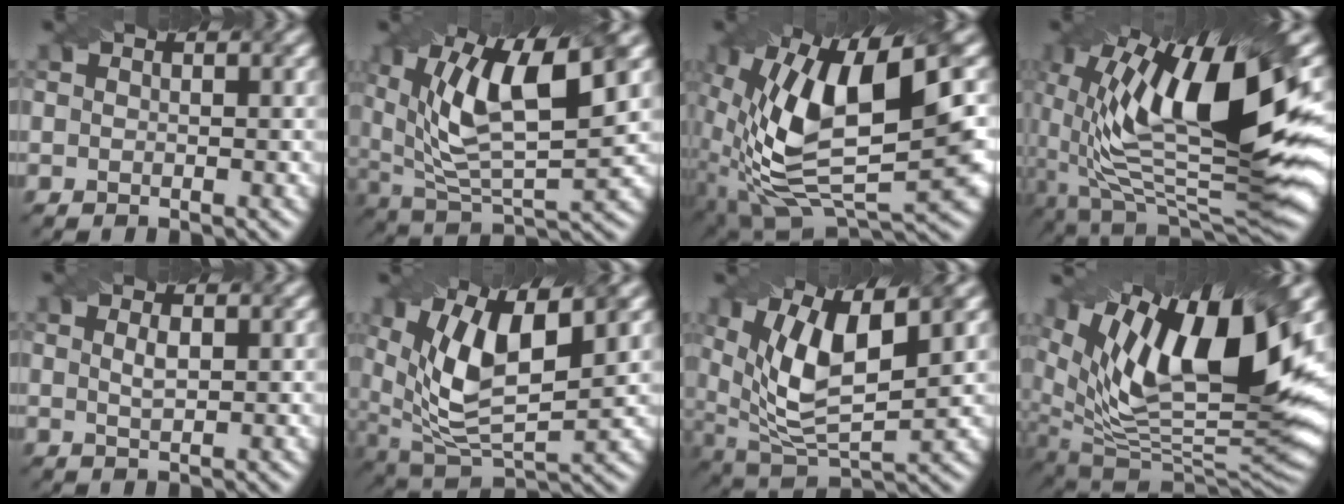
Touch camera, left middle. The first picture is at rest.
{"total": 11.8, "force": [4.3, 4.3, 10.1], "torque": [-0.183, 0.003, 0.074]}
{"total": 13.8, "force": [1.0, 6.1, 12.4], "torque": [-0.245, -0.006, 0.018]}
{"total": 14.7, "force": [2.0, 4.7, 13.8], "torque": [-0.245, -0.004, 0.034]}
{"total": 1.3, "force": [0.5, 0.4, 1.2], "torque": [-0.025, 0.000, 0.011]}
{"total": 10.6, "force": [3.3, 4.6, 9.0], "torque": [-0.170, 0.000, 0.059]}
{"total": 9.8, "force": [3.1, 4.0, 8.4], "torque": [-0.161, -0.001, 0.055]}
{"total": 15.4, "force": [6.9, 6.1, 12.3], "torque": [-0.220, 0.007, 0.117]}